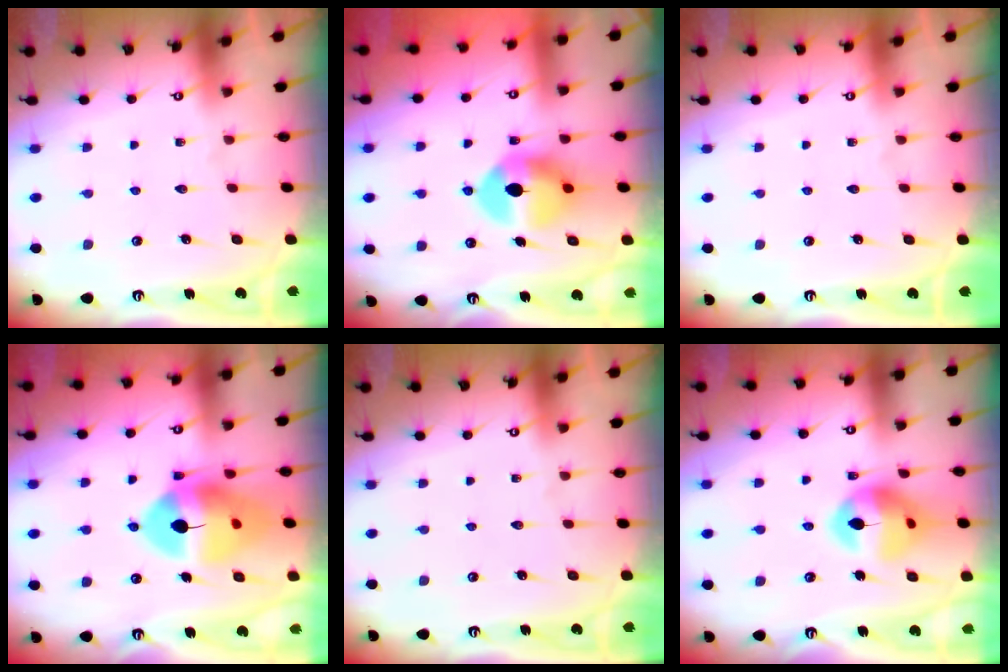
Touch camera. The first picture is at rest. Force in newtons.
{"total": 11.0, "press": 10.9, "slide": 1.3}
{"total": 0.0}
{"total": 15.4, "press": 15.2, "slide": 2.1}
{"total": 0.0}
{"total": 14.5, "press": 14.4, "slide": 1.9}